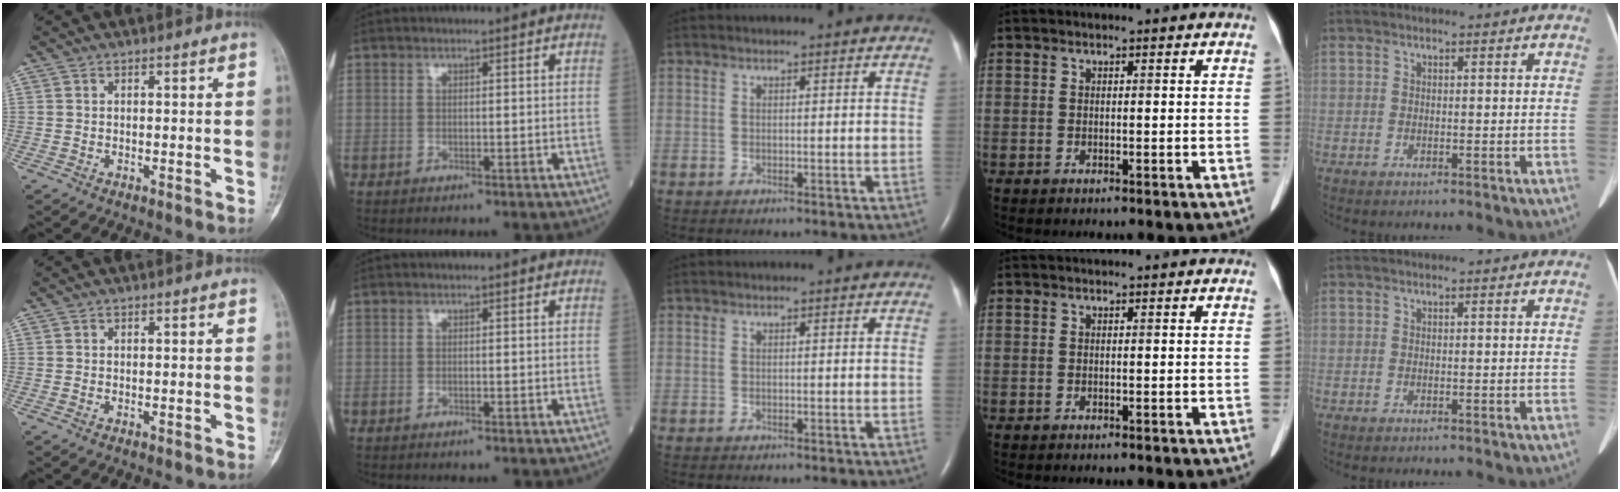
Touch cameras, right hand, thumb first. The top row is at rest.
{}